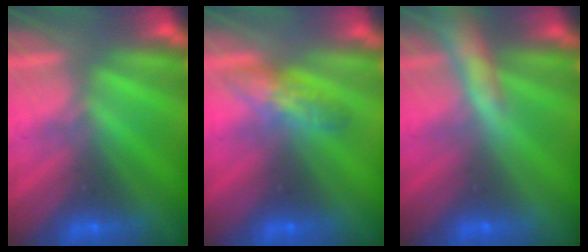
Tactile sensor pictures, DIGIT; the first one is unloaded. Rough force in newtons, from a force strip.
{"total": 2.5}
{"total": 8.1}